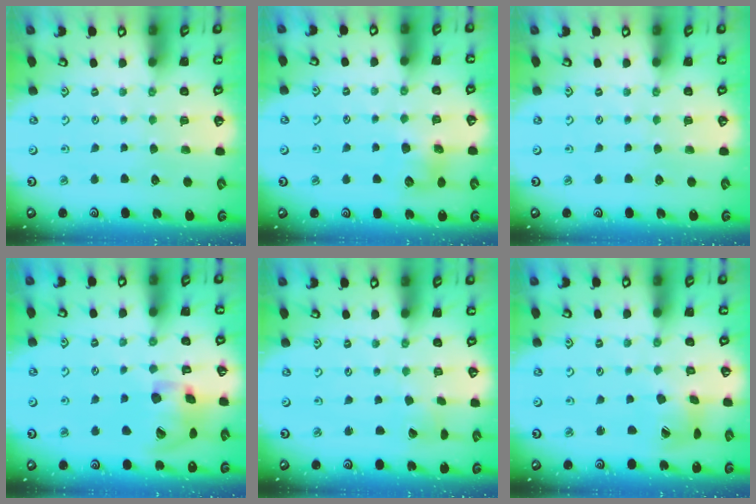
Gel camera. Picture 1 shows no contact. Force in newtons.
{"total": 7.5, "press": 7.4, "slide": 0.6}
{"total": 0.0}
{"total": 14.9, "press": 14.8, "slide": 1.8}
{"total": 2.7, "press": 2.7, "slide": 0.3}
{"total": 7.8, "press": 7.7, "slide": 0.8}